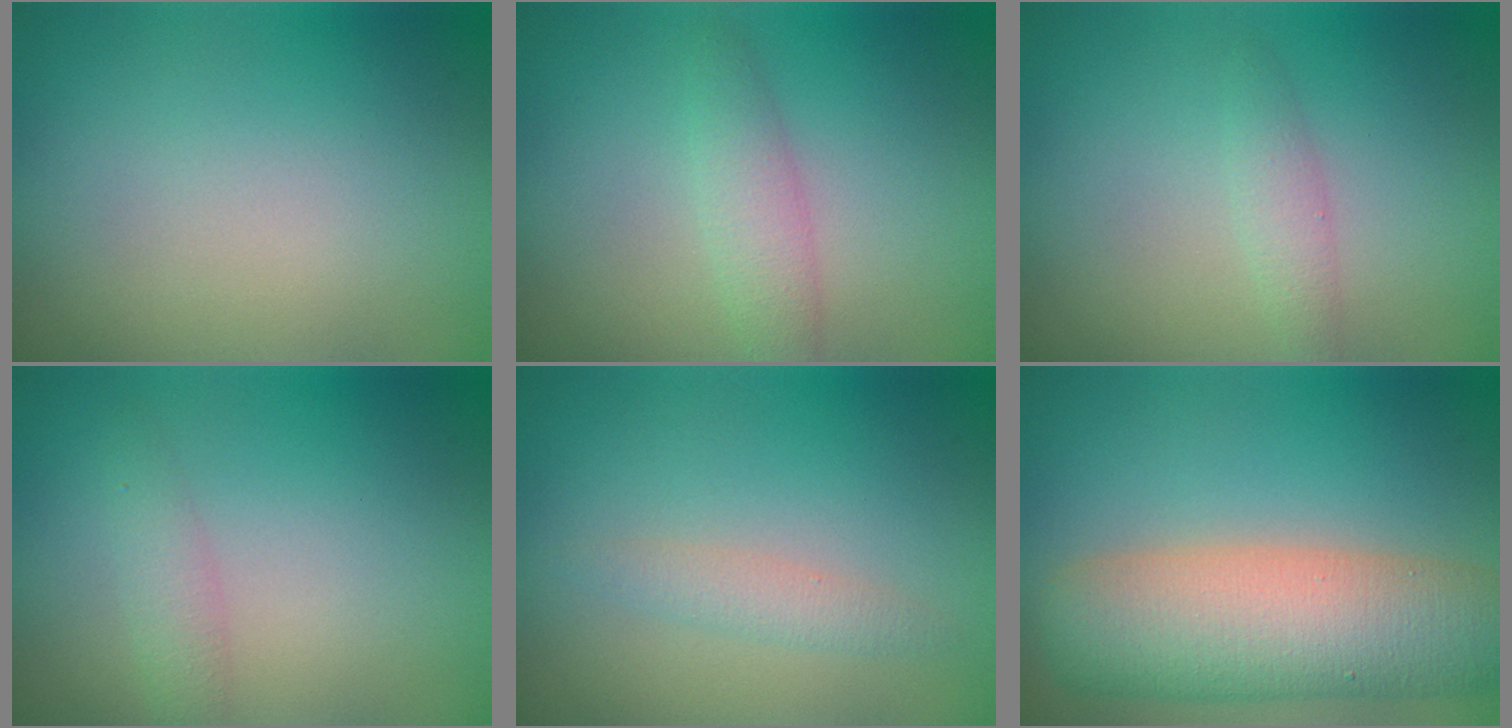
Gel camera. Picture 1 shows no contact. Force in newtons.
{"total": 2.2, "press": 2.2, "slide": 0.0}
{"total": 1.5, "press": 1.5, "slide": 0.1}
{"total": 1.6, "press": 1.6, "slide": 0.0}
{"total": 1.4, "press": 1.4, "slide": 0.0}
{"total": 9.1, "press": 9.1, "slide": 0.6}